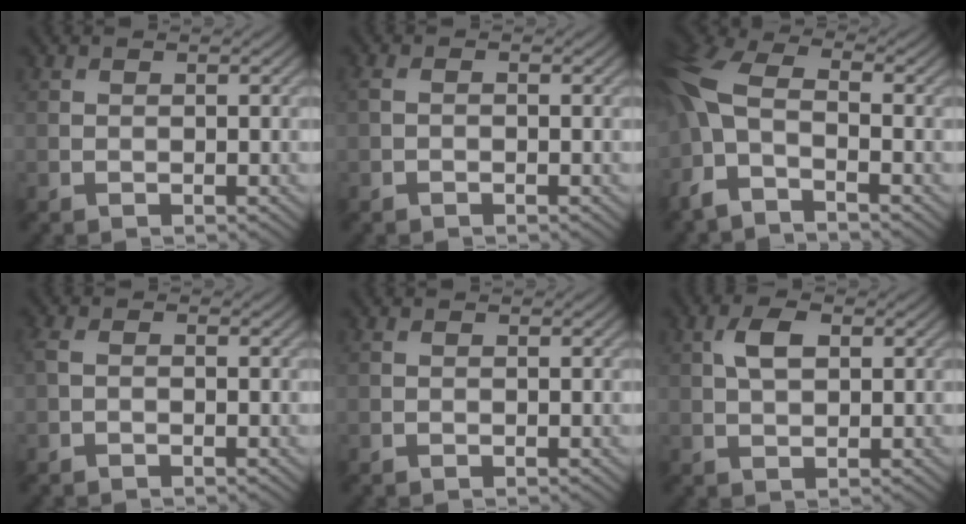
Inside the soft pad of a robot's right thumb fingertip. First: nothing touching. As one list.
[{"total": 1.1, "force": [-0.2, 0.6, 0.9], "torque": [-0.023, 0.001, -0.007]}, {"total": 8.1, "force": [-3.4, 3.9, 6.2], "torque": [-0.155, 0.000, -0.086]}, {"total": 1.5, "force": [-0.3, 0.8, 1.2], "torque": [-0.032, 0.002, -0.011]}, {"total": 0.0}, {"total": 3.6, "force": [1.0, 1.9, 2.9], "torque": [-0.062, 0.005, 0.017]}]